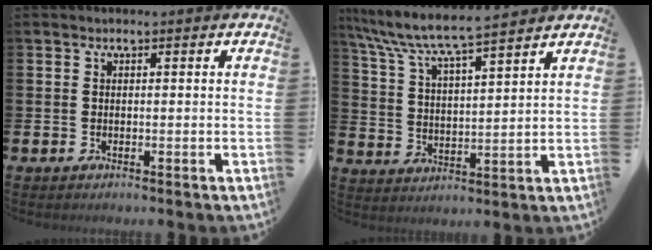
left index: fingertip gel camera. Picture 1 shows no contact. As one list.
[{"total": 7.9, "force": [7.4, 0.5, 2.5], "torque": [-0.080, -0.049, 0.129]}]